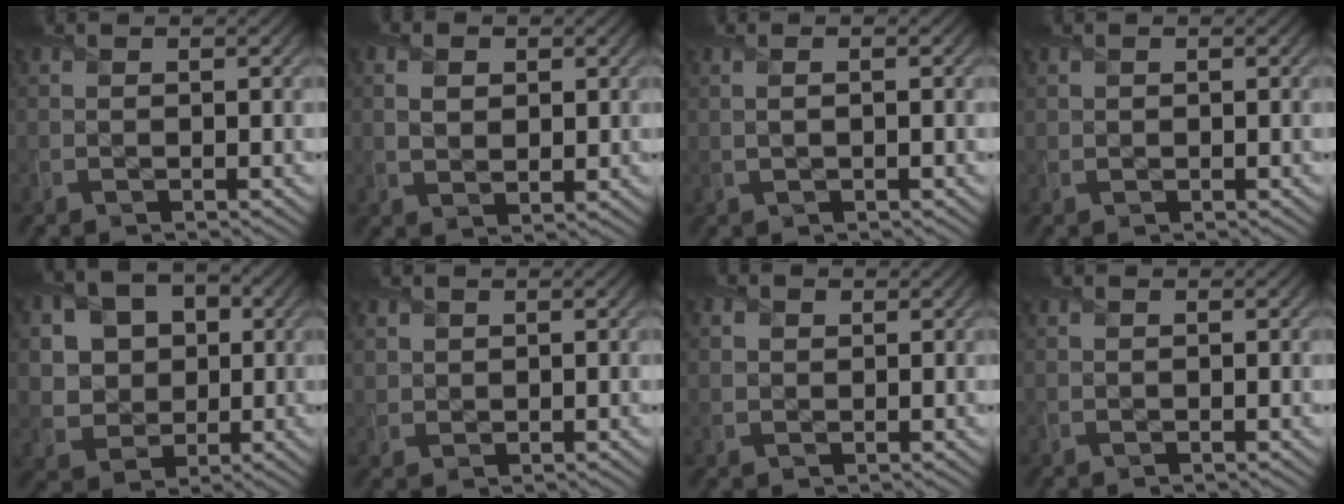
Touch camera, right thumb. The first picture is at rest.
{"total": 3.3, "force": [1.0, 2.3, 2.2], "torque": [-0.045, -0.003, 0.020]}
{"total": 1.2, "force": [0.3, 0.2, 1.1], "torque": [-0.021, 0.001, 0.006]}
{"total": 0.5, "force": [0.4, 0.4, 0.1], "torque": [-0.004, -0.002, 0.011]}
{"total": 9.8, "force": [2.5, 8.2, 4.6], "torque": [-0.128, 0.015, 0.052]}
{"total": 1.7, "force": [1.1, 1.3, 0.3], "torque": [-0.013, -0.004, 0.025]}
{"total": 2.0, "force": [0.8, 1.6, 1.0], "torque": [-0.028, 0.000, 0.016]}
{"total": 0.0}